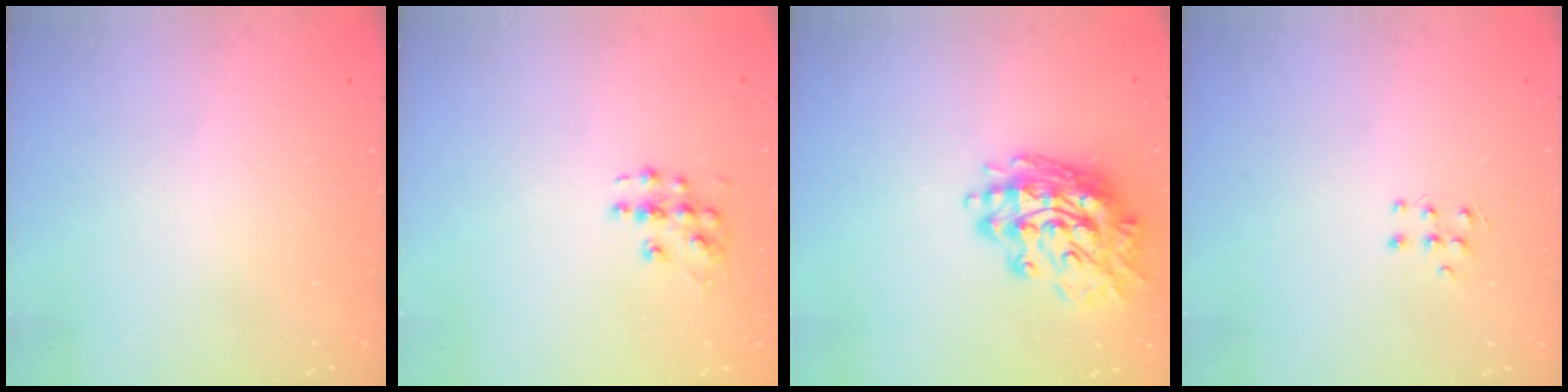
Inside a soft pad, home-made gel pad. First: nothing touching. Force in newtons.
{"total": 6.1, "press": 6.1, "slide": 0.4}
{"total": 16.9, "press": 16.8, "slide": 1.2}
{"total": 4.8, "press": 4.7, "slide": 0.8}